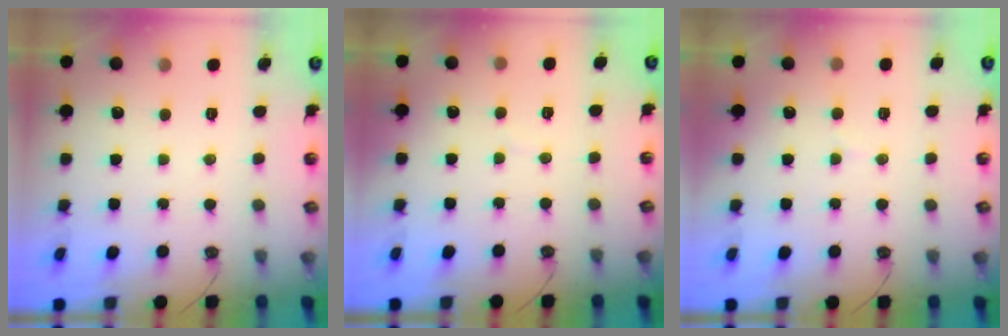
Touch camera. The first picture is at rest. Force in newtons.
{"total": 1.7, "press": 1.7, "slide": 0.1}
{"total": 4.7, "press": 4.7, "slide": 0.3}